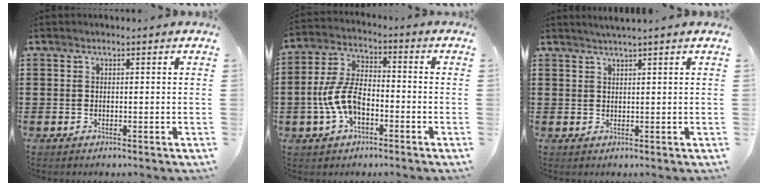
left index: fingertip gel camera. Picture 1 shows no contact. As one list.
[{"total": 7.9, "force": [-2.8, 3.9, 6.2], "torque": [-0.154, -0.001, -0.061]}, {"total": 1.4, "force": [1.2, -0.6, 0.5], "torque": [-0.008, 0.000, 0.024]}]